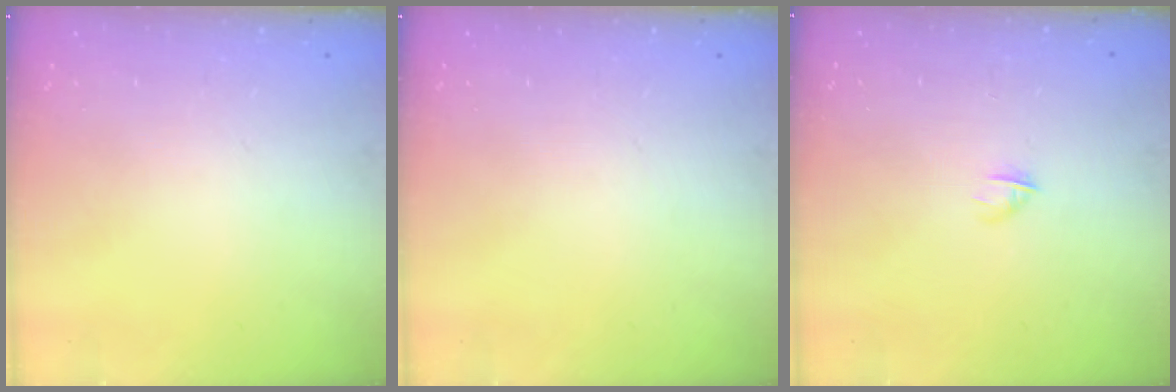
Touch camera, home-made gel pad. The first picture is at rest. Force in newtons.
{"total": 0.0}
{"total": 2.8, "press": 2.7, "slide": 0.8}